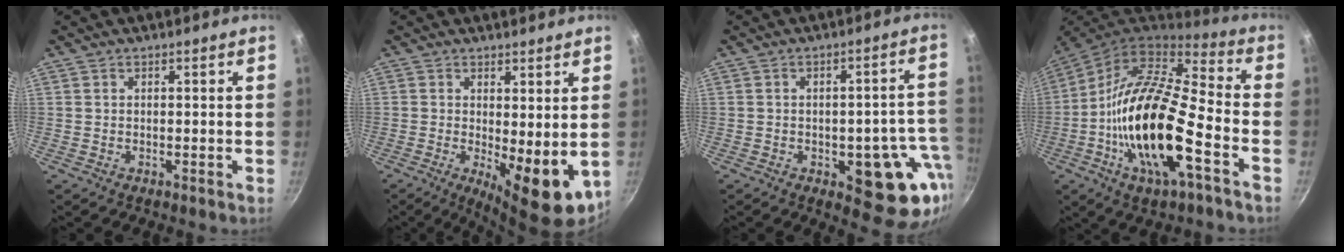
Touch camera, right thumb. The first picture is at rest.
{"total": 9.9, "force": [-0.4, 3.6, 9.2], "torque": [-0.113, -0.015, 0.006]}
{"total": 14.8, "force": [-4.3, 7.2, 12.1], "torque": [-0.079, 0.018, -0.051]}
{"total": 22.8, "force": [-6.5, 8.3, 20.2], "torque": [-0.375, 0.031, -0.137]}